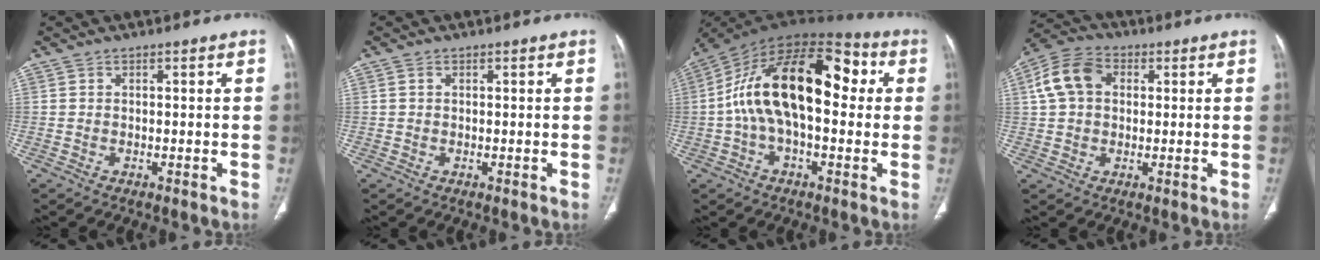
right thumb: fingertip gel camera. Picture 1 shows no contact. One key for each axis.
{"total": 0.5, "fx": 0.1, "fy": 0.4, "fz": 0.4, "tx": -0.009, "ty": 0.004, "tz": 0.004}
{"total": 21.8, "fx": 2.0, "fy": 11.3, "fz": 18.6, "tx": -0.303, "ty": 0.052, "tz": 0.019}
{"total": 9.7, "fx": 2.1, "fy": 7.1, "fz": 6.2, "tx": -0.118, "ty": 0.021, "tz": 0.032}